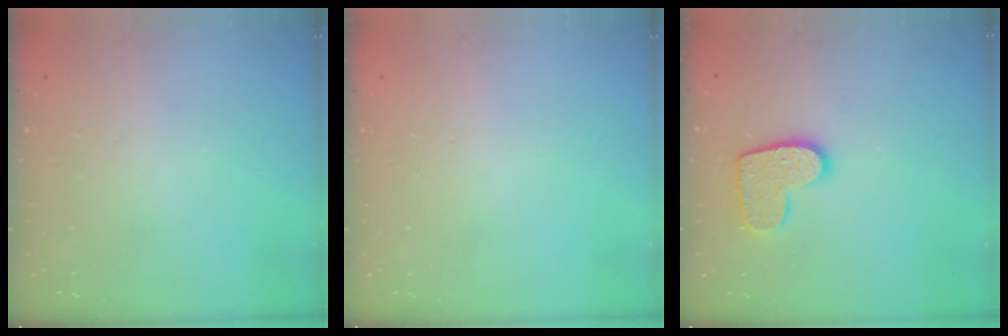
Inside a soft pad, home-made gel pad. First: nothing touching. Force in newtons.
{"total": 0.0}
{"total": 11.2, "press": 11.2, "slide": 0.6}